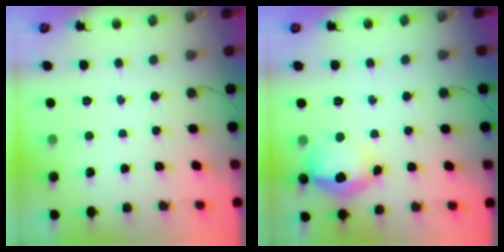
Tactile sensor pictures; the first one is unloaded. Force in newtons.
{"total": 14.3, "press": 14.2, "slide": 2.3}